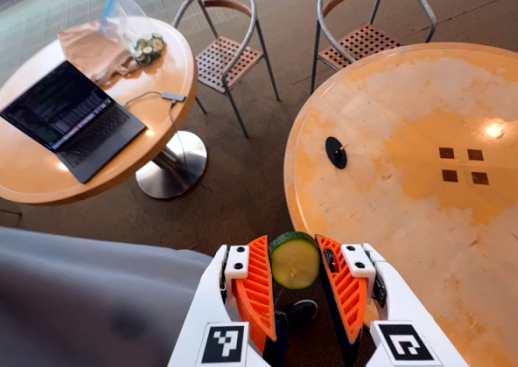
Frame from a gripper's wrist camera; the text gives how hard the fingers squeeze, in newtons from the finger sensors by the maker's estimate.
{"total": 8.4, "left": 8.1, "right": 8.7}